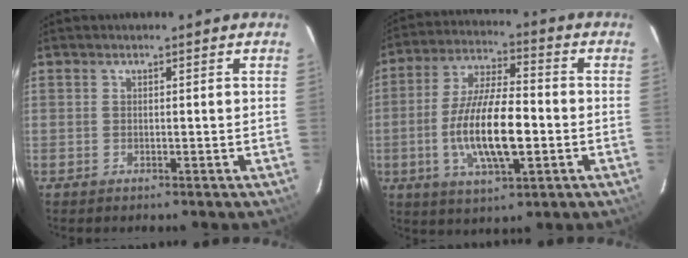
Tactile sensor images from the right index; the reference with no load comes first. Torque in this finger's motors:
{"motor_torque": [1.32, -0.82, 1.05, 0.21]}